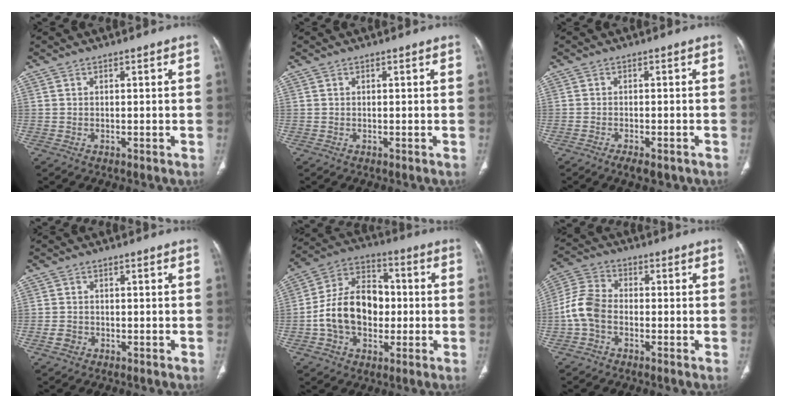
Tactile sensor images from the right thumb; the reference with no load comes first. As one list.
[{"total": 0.0}, {"total": 4.2, "force": [-3.0, 1.6, 2.4], "torque": [-0.032, 0.008, -0.041]}, {"total": 2.1, "force": [-1.0, 1.6, 0.7], "torque": [-0.009, 0.009, -0.018]}, {"total": 15.9, "force": [-1.7, 11.4, 10.9], "torque": [-0.166, 0.037, -0.032]}, {"total": 7.4, "force": [-1.9, 4.9, 5.1], "torque": [-0.105, 0.022, -0.050]}]